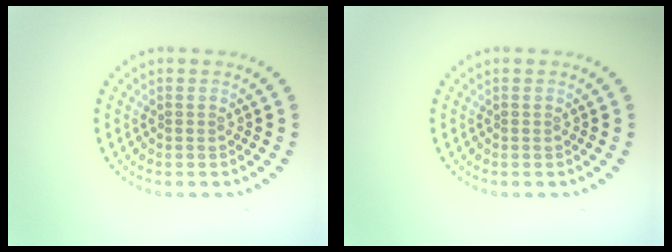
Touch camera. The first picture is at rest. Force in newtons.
{"total": 0.0}